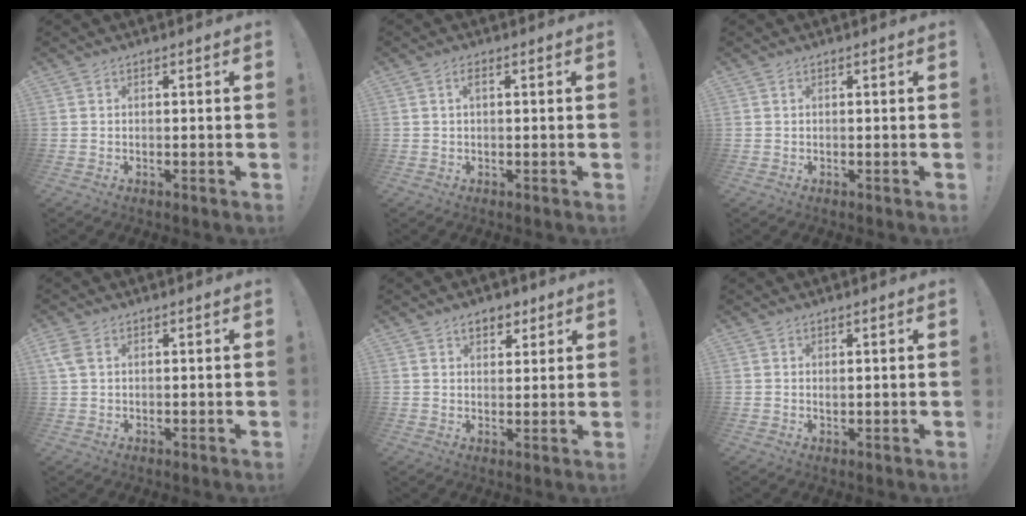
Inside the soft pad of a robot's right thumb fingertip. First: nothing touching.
{"total": 1.7, "force": [0.4, 0.7, 1.5], "torque": [-0.030, 0.005, 0.004]}
{"total": 0.0}
{"total": 3.4, "force": [1.3, 2.0, 2.4], "torque": [-0.054, 0.003, 0.024]}
{"total": 5.5, "force": [3.3, 3.6, 2.6], "torque": [-0.024, -0.009, 0.056]}
{"total": 0.8, "force": [0.6, 0.4, 0.4], "torque": [-0.009, 0.001, 0.011]}